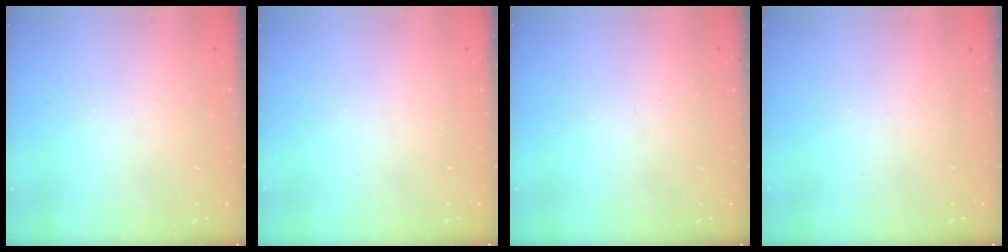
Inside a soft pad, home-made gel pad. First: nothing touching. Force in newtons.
{"total": 0.0}
{"total": 0.0}
{"total": 0.0}